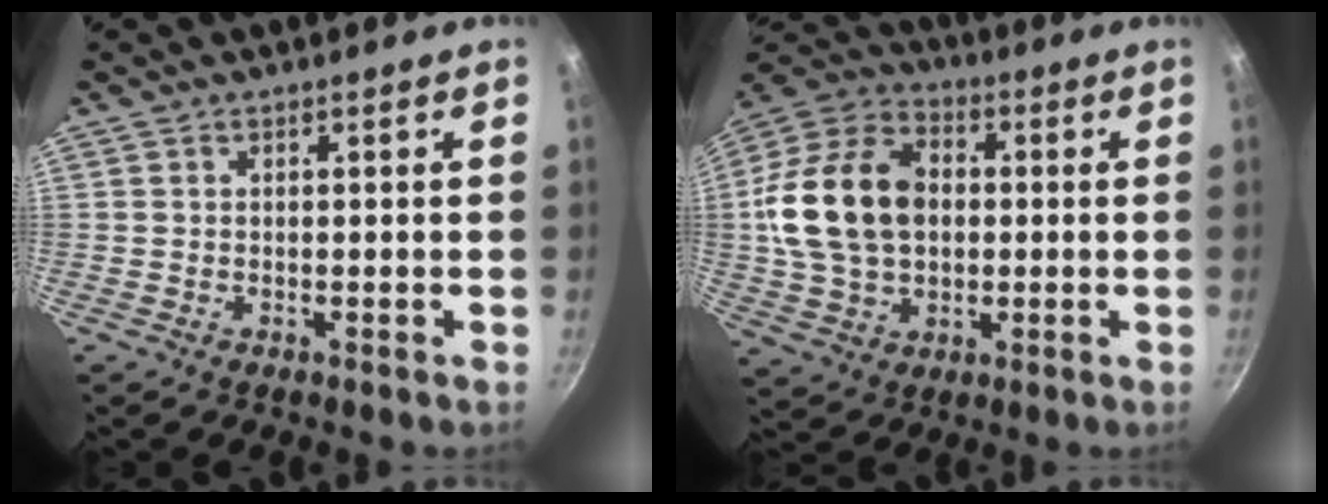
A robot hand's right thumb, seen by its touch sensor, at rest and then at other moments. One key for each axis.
{"total": 19.1, "fx": 1.2, "fy": 13.6, "fz": 13.3, "tx": -0.231, "ty": 0.025, "tz": 0.014}